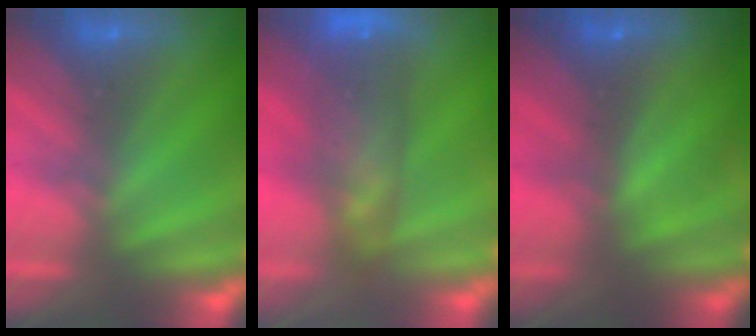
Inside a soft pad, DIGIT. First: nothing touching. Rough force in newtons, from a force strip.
{"total": 7.3}
{"total": 7.3}